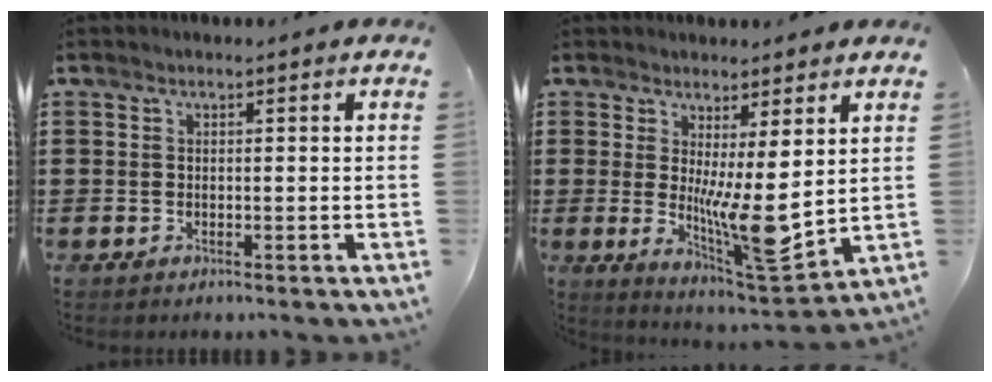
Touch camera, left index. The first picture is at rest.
{"total": 8.6, "force": [0.8, 1.4, 8.4], "torque": [-0.141, -0.042, 0.013]}